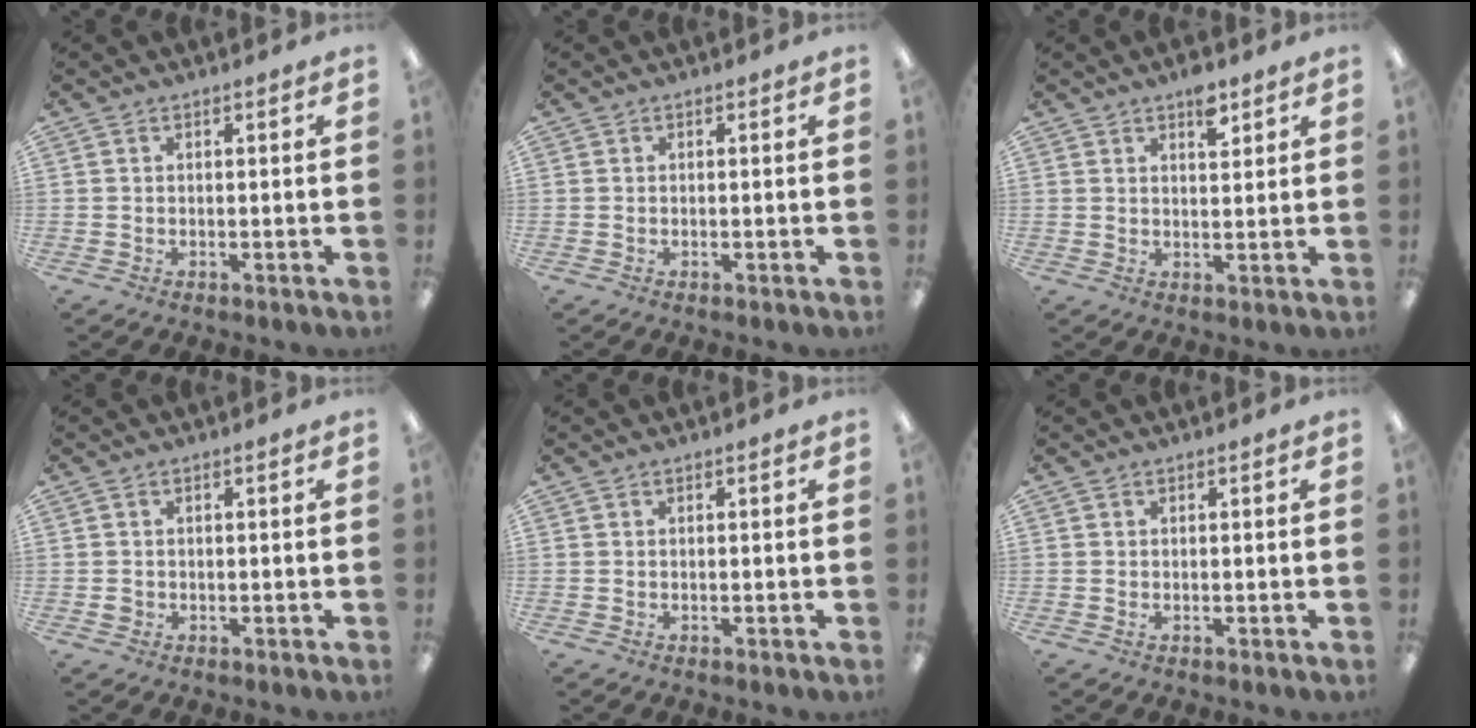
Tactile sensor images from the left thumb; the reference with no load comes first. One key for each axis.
{"total": 0.0}
{"total": 5.2, "fx": 3.6, "fy": 2.2, "fz": 3.0, "tx": -0.035, "ty": -0.018, "tz": 0.058}
{"total": 1.2, "fx": 0.2, "fy": 1.0, "fz": 0.7, "tx": -0.015, "ty": 0.003, "tz": 0.002}
{"total": 0.0}
{"total": 0.8, "fx": 0.0, "fy": 0.2, "fz": 0.8, "tx": -0.014, "ty": -0.001, "tz": 0.001}